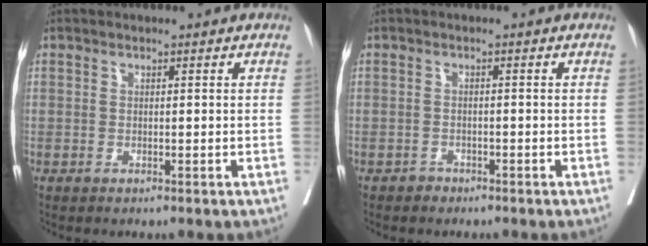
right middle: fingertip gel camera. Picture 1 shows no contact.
{"total": 1.0, "force": [-0.7, 0.6, -0.1], "torque": [-0.001, 0.003, -0.014]}